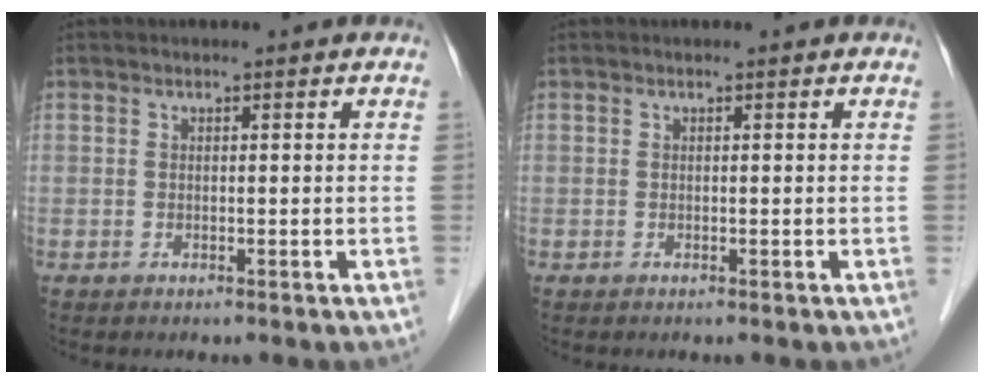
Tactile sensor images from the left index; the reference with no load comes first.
{"total": 0.0}